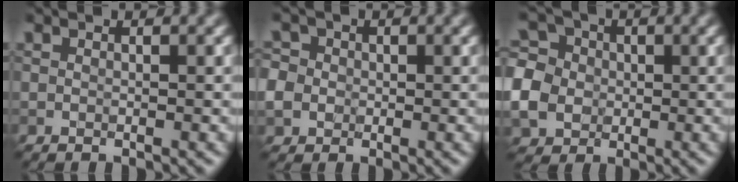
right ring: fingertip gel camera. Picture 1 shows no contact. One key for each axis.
{"total": 4.6, "fx": -0.4, "fy": 4.2, "fz": 1.9, "tx": -0.041, "ty": 0.024, "tz": -0.030}
{"total": 6.7, "fx": -1.2, "fy": 5.7, "fz": 3.2, "tx": -0.076, "ty": 0.002, "tz": -0.038}